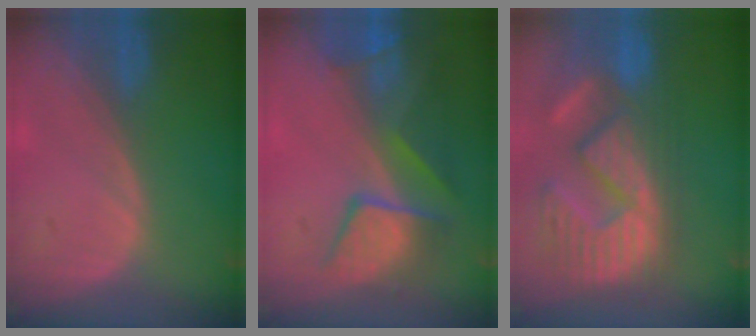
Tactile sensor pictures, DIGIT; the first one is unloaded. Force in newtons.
{"total": 10.1, "press": 8.7, "slide": 5.0}
{"total": 13.8, "press": 12.2, "slide": 6.4}